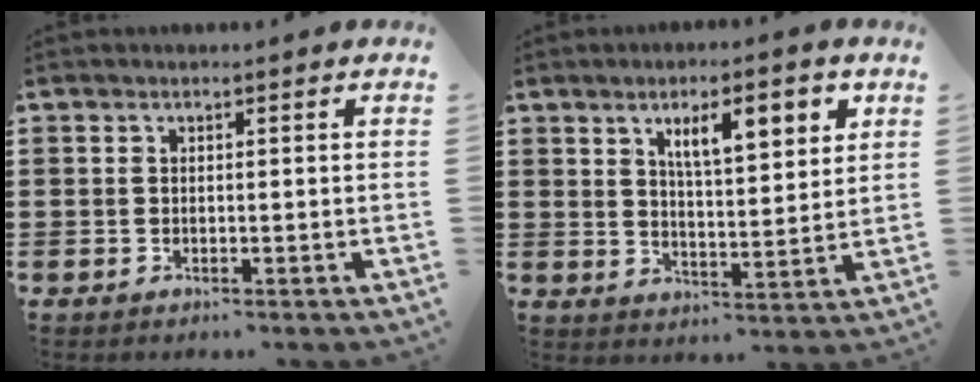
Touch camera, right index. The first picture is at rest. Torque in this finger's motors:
{"motor_torque": [0.57, 0.22, 0.53, 0.08]}